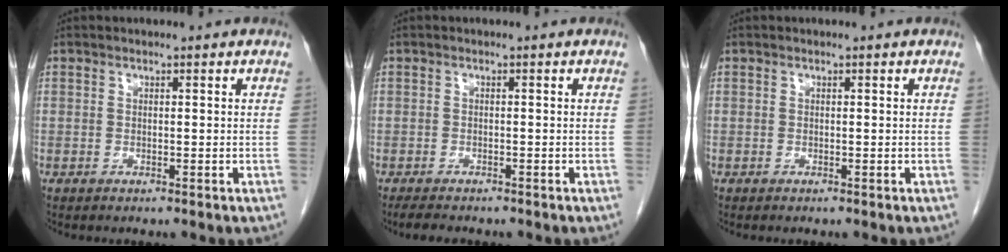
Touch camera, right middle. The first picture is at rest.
{"total": 3.0, "force": [-2.5, 0.9, 1.3], "torque": [-0.026, -0.008, -0.037]}
{"total": 0.0}